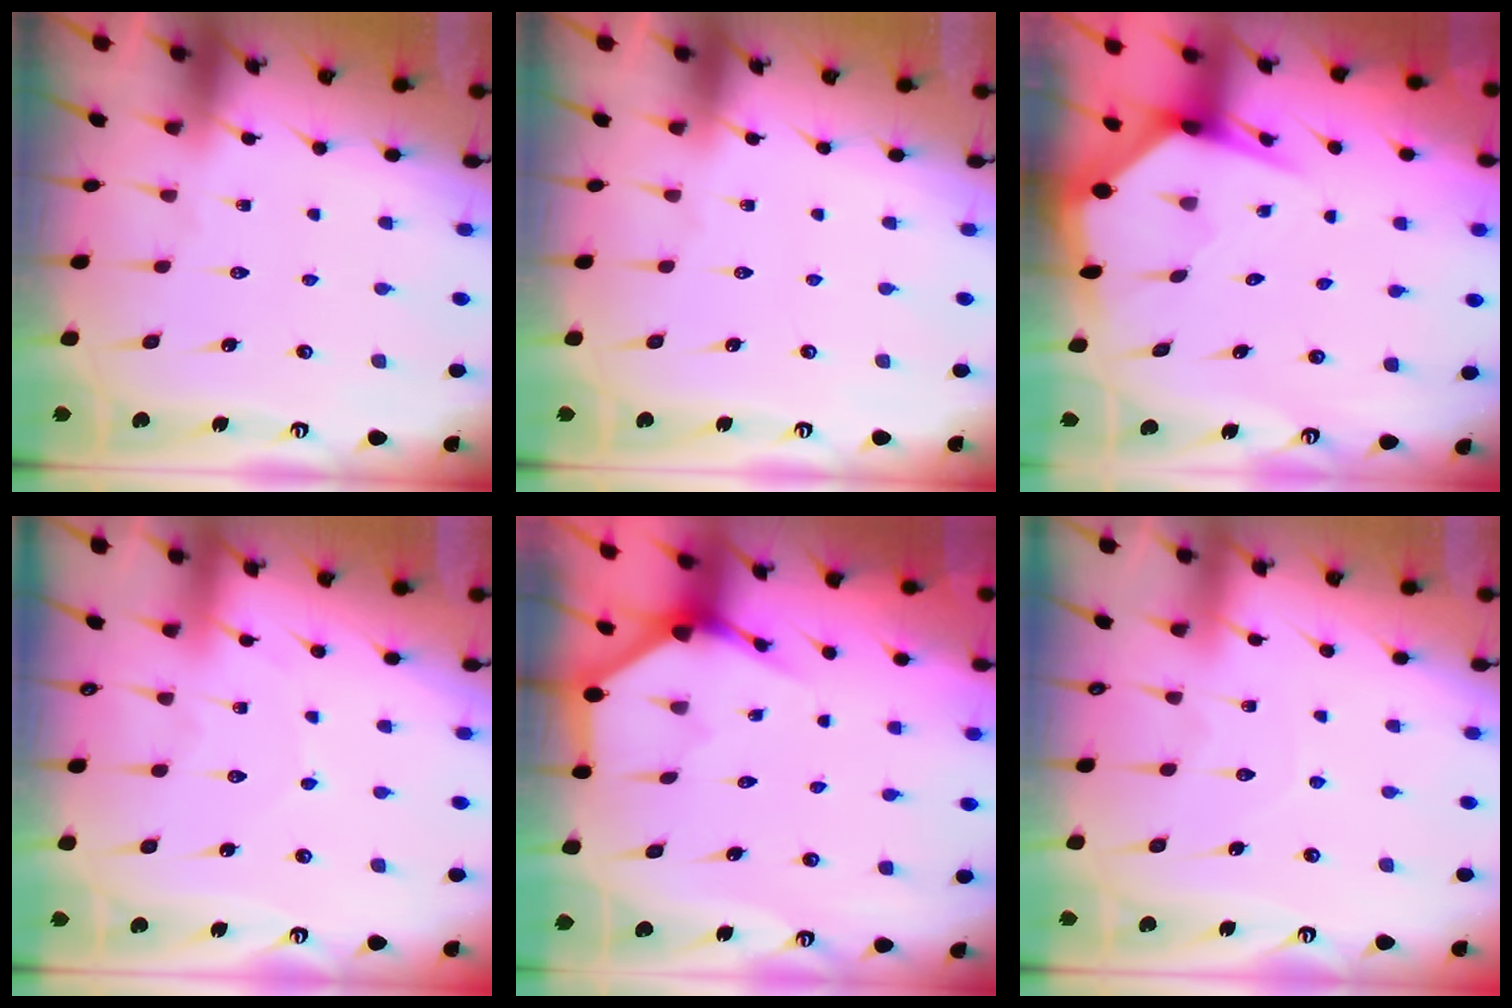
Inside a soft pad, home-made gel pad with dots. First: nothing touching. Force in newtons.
{"total": 0.0}
{"total": 4.4, "press": 4.3, "slide": 0.7}
{"total": 3.3, "press": 3.3, "slide": 0.2}
{"total": 3.6, "press": 3.6, "slide": 0.2}
{"total": 4.8, "press": 4.8, "slide": 0.5}